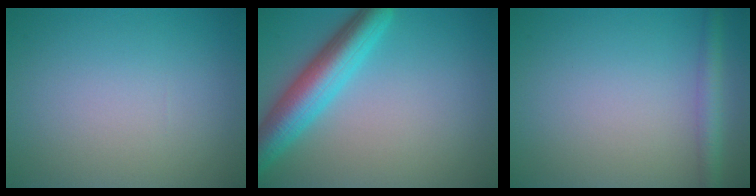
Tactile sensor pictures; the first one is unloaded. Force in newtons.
{"total": 6.1, "press": 6.1, "slide": 0.3}
{"total": 2.3, "press": 2.3, "slide": 0.0}